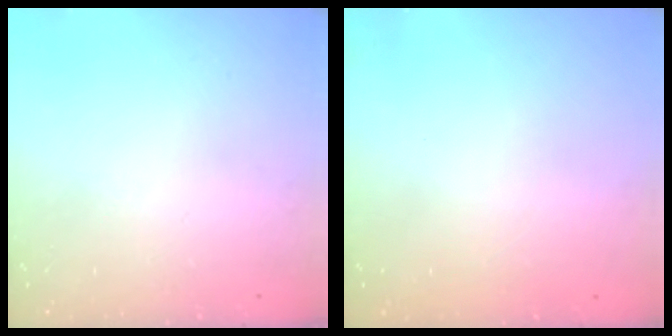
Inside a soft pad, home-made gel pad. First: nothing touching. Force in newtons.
{"total": 0.0}